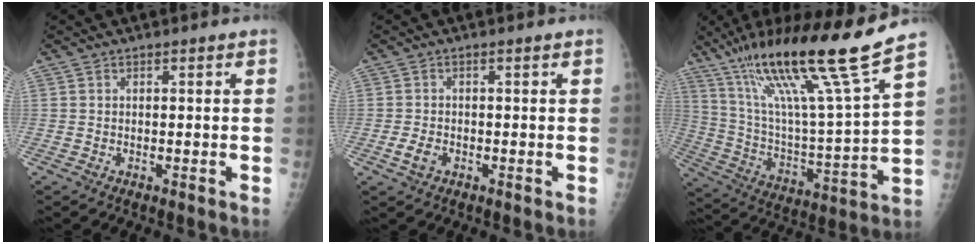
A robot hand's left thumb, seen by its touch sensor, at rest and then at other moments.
{"total": 2.5, "force": [-1.0, 1.7, 1.7], "torque": [-0.034, 0.001, -0.016]}
{"total": 24.1, "force": [16.3, 0.3, 17.7], "torque": [-0.286, -0.062, 0.291]}